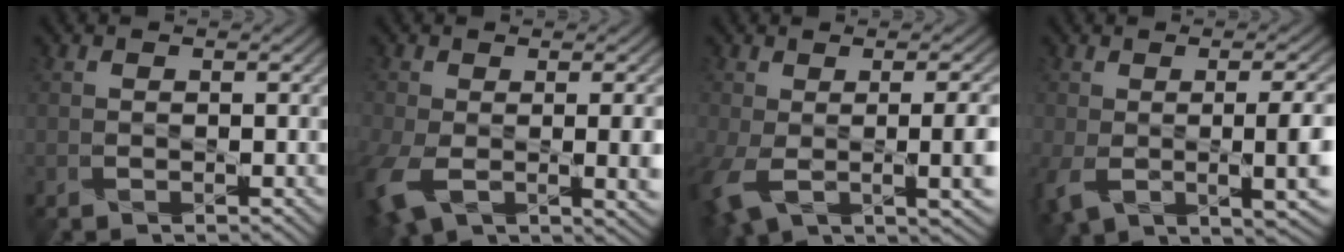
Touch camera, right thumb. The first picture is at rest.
{"total": 9.5, "force": [-2.4, 5.4, 7.5], "torque": [-0.189, -0.044, -0.016]}
{"total": 8.9, "force": [-2.1, 4.0, 7.7], "torque": [-0.164, -0.035, -0.017]}
{"total": 7.9, "force": [-1.6, 3.2, 7.1], "torque": [-0.139, -0.021, -0.014]}